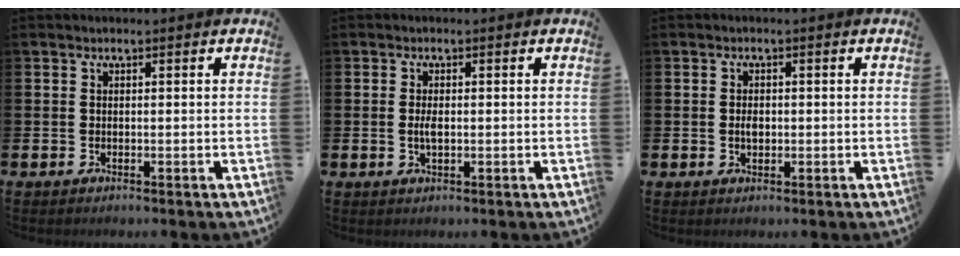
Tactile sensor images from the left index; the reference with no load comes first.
{"total": 1.9, "force": [0.0, 0.7, 1.7], "torque": [-0.032, 0.001, -0.002]}
{"total": 1.6, "force": [-0.1, 1.0, 1.2], "torque": [-0.015, 0.002, -0.005]}